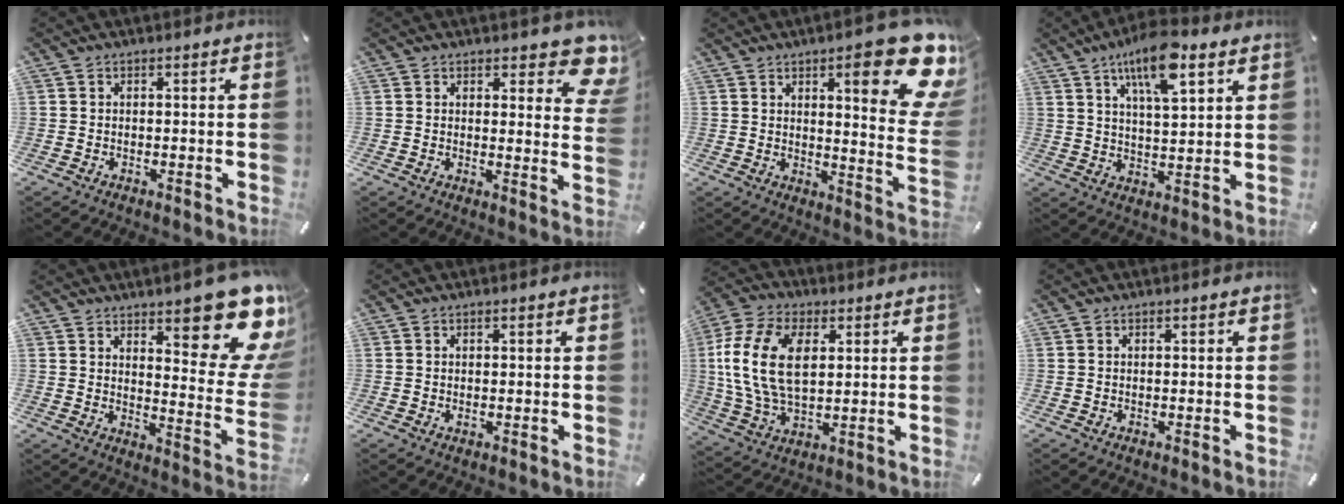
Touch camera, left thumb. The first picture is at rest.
{"total": 8.3, "force": [5.9, 3.7, 4.5], "torque": [-0.037, -0.044, 0.101]}
{"total": 20.0, "force": [10.1, 5.4, 16.4], "torque": [-0.215, -0.069, 0.151]}
{"total": 12.1, "force": [7.8, 3.8, 8.5], "torque": [-0.148, -0.023, 0.135]}
{"total": 19.0, "force": [11.6, 7.2, 13.2], "torque": [-0.144, -0.108, 0.188]}
{"total": 0.5, "force": [0.1, 0.3, 0.4], "torque": [-0.008, 0.000, 0.002]}
{"total": 15.6, "force": [3.1, 10.2, 11.5], "torque": [-0.272, 0.011, 0.053]}
{"total": 0.0}